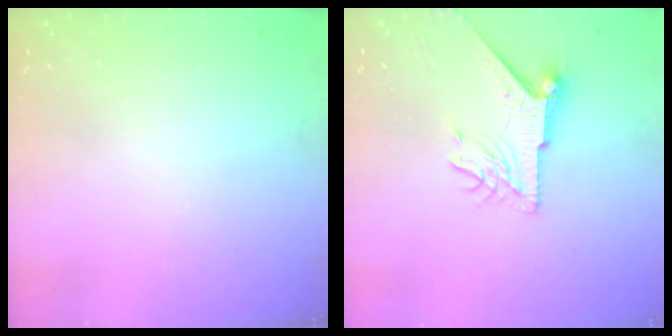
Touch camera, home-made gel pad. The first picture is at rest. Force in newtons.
{"total": 8.3, "press": 8.2, "slide": 0.8}